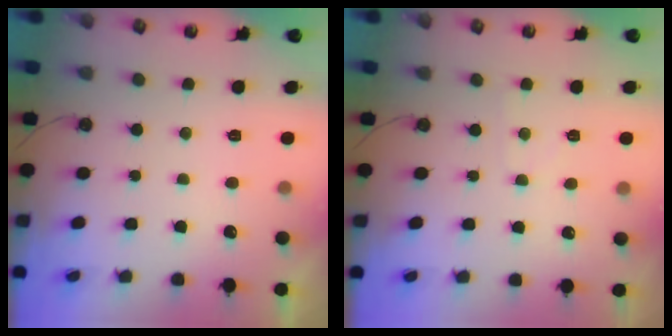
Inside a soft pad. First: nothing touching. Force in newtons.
{"total": 3.2, "press": 3.1, "slide": 0.4}